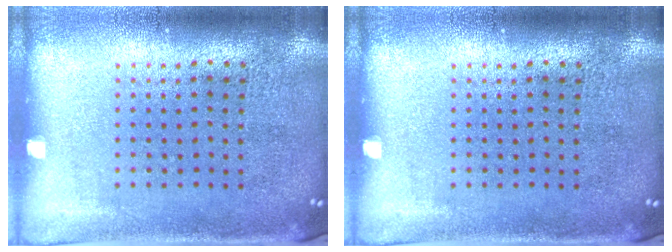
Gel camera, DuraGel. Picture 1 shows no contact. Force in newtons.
{"total": 0.0}